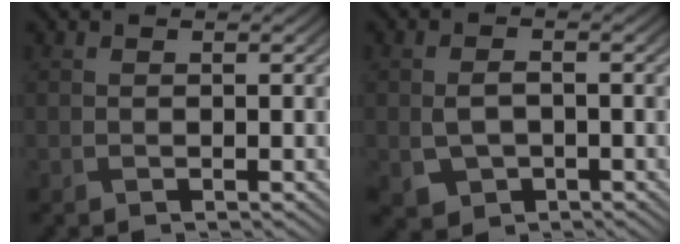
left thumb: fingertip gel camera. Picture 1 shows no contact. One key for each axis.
{"total": 3.4, "fx": -0.8, "fy": 2.4, "fz": 2.3, "tx": -0.055, "ty": -0.011, "tz": -0.013}